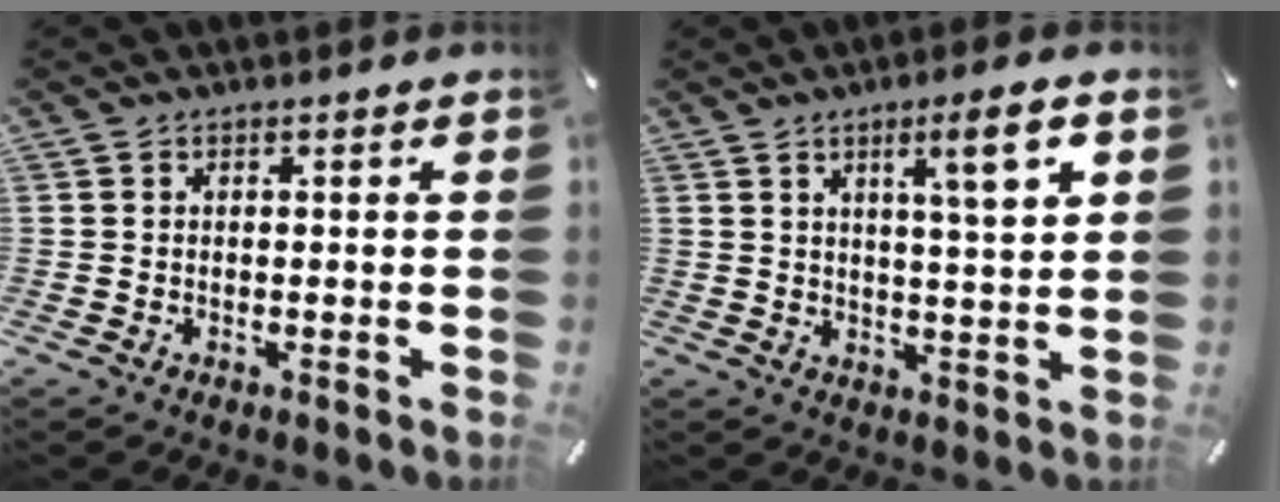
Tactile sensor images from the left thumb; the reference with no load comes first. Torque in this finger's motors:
{"motor_torque": [1.35, 1.36, 0.85, -0.82, 0.03]}